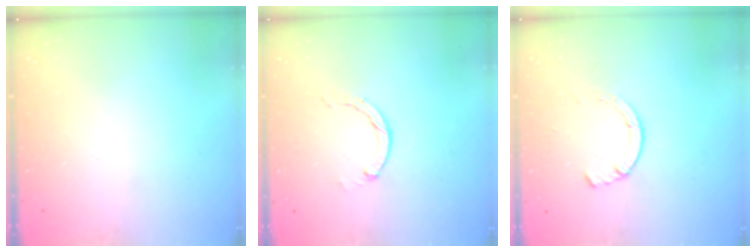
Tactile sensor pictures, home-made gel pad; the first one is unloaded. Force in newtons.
{"total": 0.8, "press": 0.8, "slide": 0.2}
{"total": 1.2, "press": 1.2, "slide": 0.3}